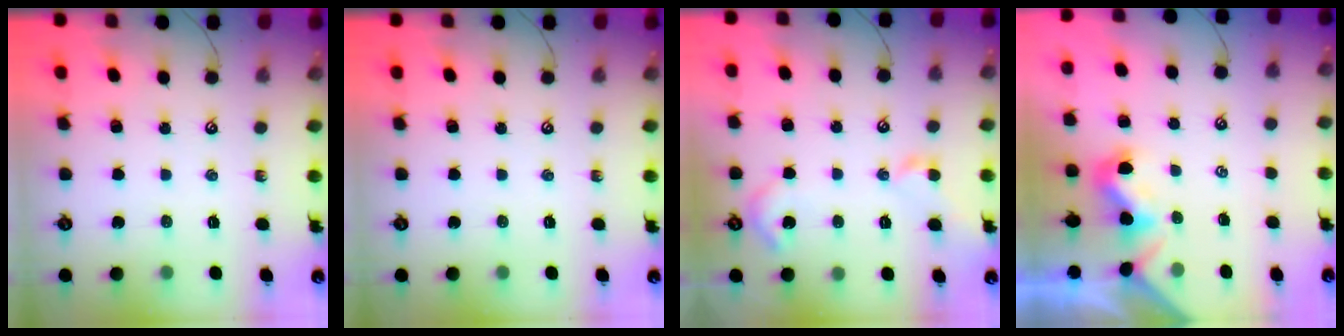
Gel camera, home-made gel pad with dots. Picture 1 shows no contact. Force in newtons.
{"total": 0.0}
{"total": 5.1, "press": 5.0, "slide": 0.9}
{"total": 1.3, "press": 1.2, "slide": 0.6}